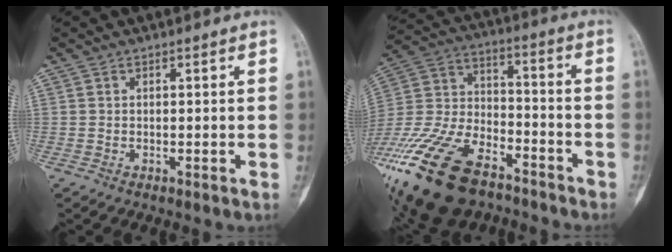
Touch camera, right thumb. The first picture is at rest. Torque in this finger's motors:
{"motor_torque": [3.29, 1.70, 2.14, -0.63, -0.03]}